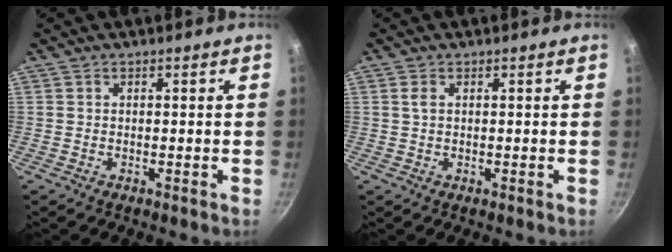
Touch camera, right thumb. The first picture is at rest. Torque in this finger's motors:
{"motor_torque": [0.09, -0.12, 0.05, 0.65, 0.08]}